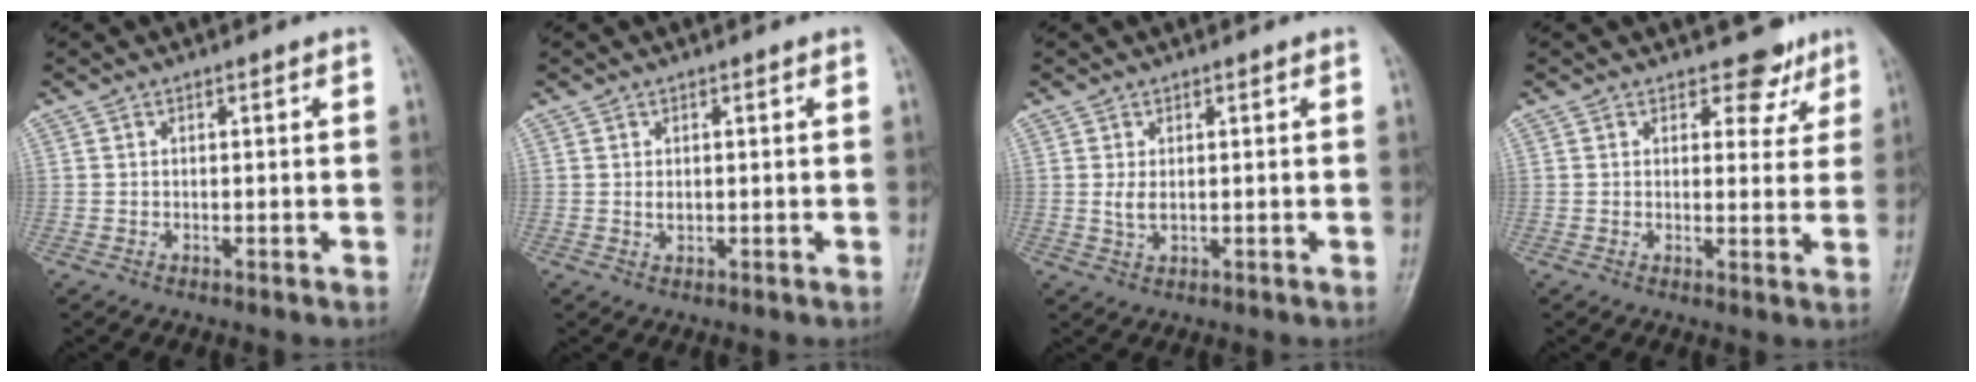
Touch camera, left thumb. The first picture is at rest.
{"total": 1.5, "force": [0.5, 0.9, 1.2], "torque": [-0.018, -0.003, 0.012]}
{"total": 2.5, "force": [0.6, 1.3, 2.1], "torque": [-0.039, -0.004, 0.016]}
{"total": 5.2, "force": [3.8, 3.1, 1.7], "torque": [0.011, -0.024, 0.045]}